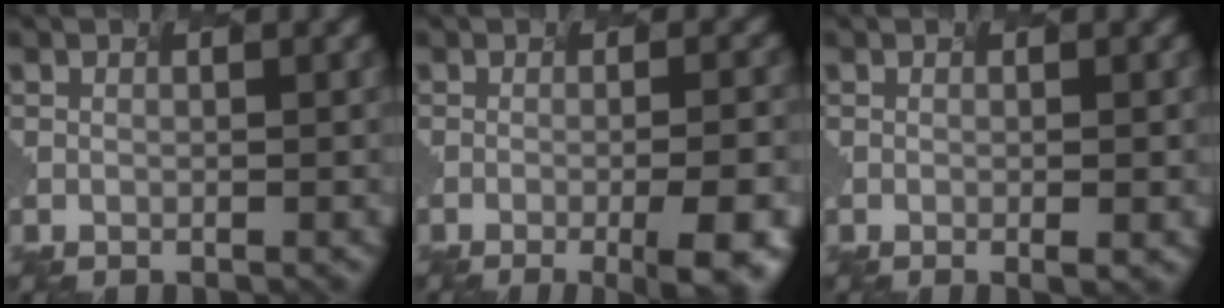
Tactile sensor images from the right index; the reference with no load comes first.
{"total": 7.1, "force": [-2.2, 2.1, 6.4], "torque": [-0.052, 0.000, -0.016]}
{"total": 1.6, "force": [-0.4, 0.3, 1.5], "torque": [-0.010, 0.000, 0.000]}